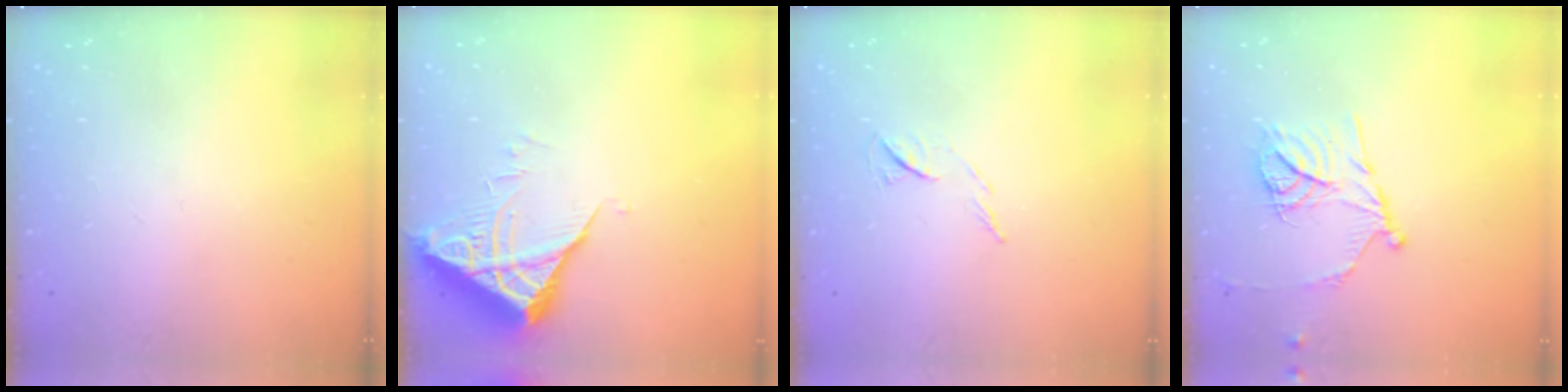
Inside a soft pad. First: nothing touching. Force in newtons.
{"total": 5.7, "press": 5.7, "slide": 0.5}
{"total": 5.7, "press": 5.6, "slide": 1.2}
{"total": 13.1, "press": 13.1, "slide": 1.0}